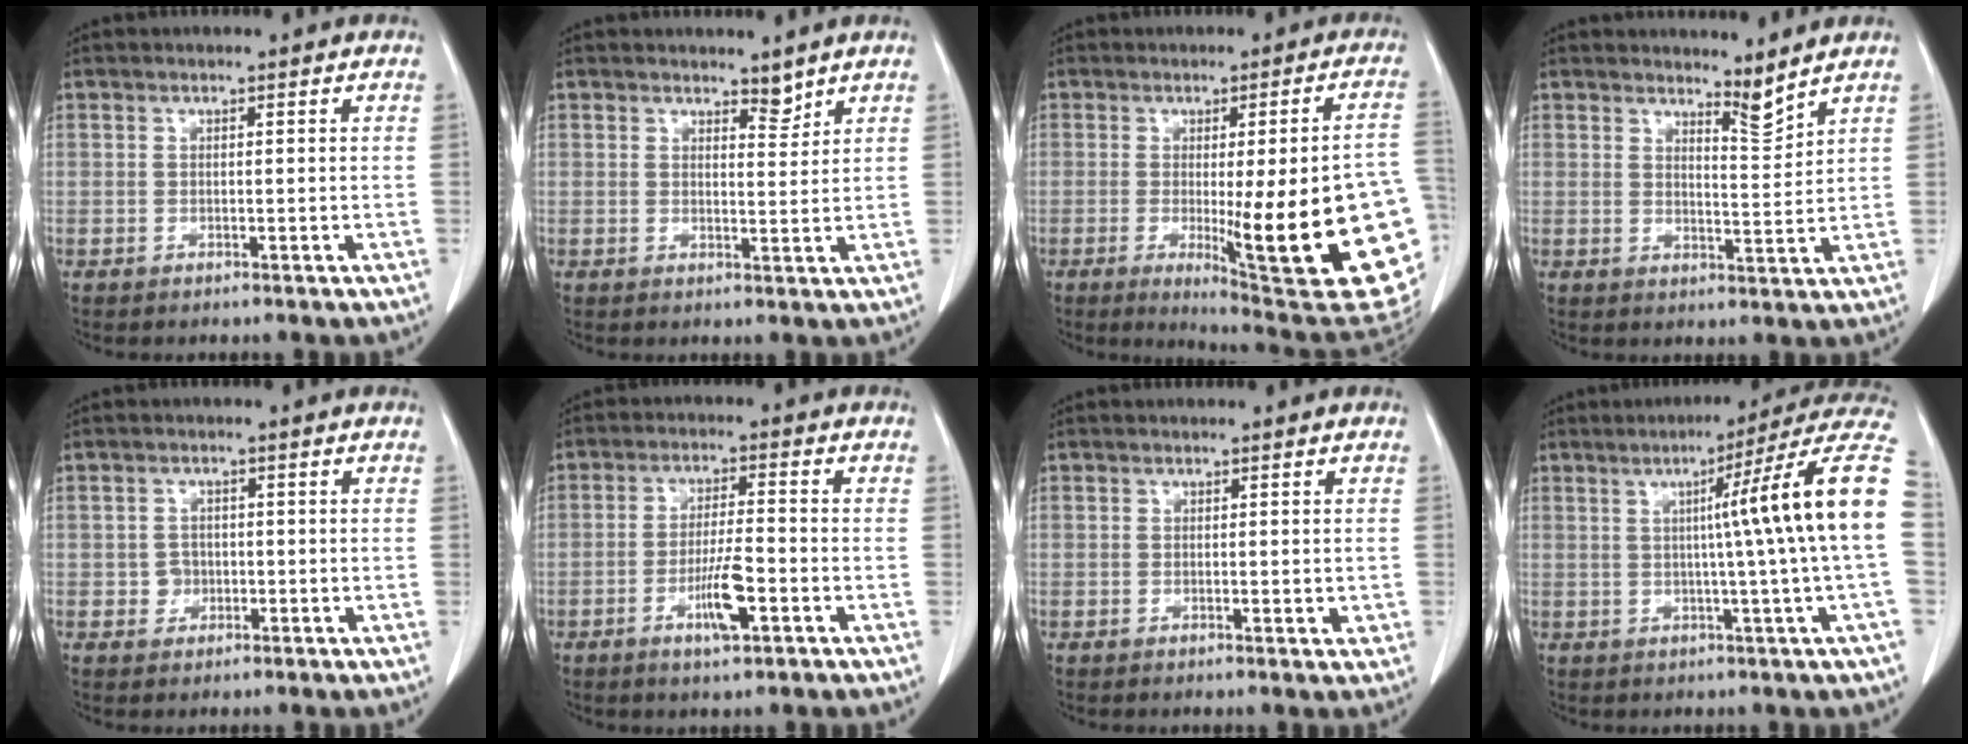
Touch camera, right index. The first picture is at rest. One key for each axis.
{"total": 2.4, "fx": 1.6, "fy": 1.3, "fz": 1.2, "tx": -0.010, "ty": -0.003, "tz": 0.024}
{"total": 22.6, "fx": -5.0, "fy": 1.5, "fz": 22.0, "tx": -0.192, "ty": -0.019, "tz": -0.057}
{"total": 3.3, "fx": 3.2, "fy": -0.1, "fz": 1.0, "tx": -0.022, "ty": -0.021, "tz": 0.055}
{"total": 2.0, "fx": -0.5, "fy": 1.9, "fz": 0.6, "tx": -0.003, "ty": 0.007, "tz": -0.007}
{"total": 6.4, "fx": -2.7, "fy": 0.8, "fz": 5.8, "tx": -0.108, "ty": -0.004, "tz": -0.047}
{"total": 1.8, "fx": -0.3, "fy": 0.6, "fz": 1.6, "tx": -0.020, "ty": -0.003, "tz": 0.000}
{"total": 15.9, "fx": 1.6, "fy": -2.6, "fz": 15.6, "tx": -0.192, "ty": 0.018, "tz": 0.009}